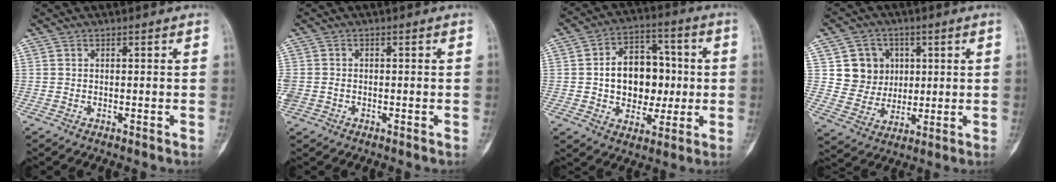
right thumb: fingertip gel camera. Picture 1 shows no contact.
{"total": 3.8, "force": [-0.7, 3.1, 2.1], "torque": [-0.061, 0.007, -0.008]}
{"total": 14.4, "force": [0.1, 10.5, 9.9], "torque": [-0.101, 0.025, 0.005]}
{"total": 9.9, "force": [2.5, 9.2, 2.5], "torque": [0.000, -0.003, 0.052]}